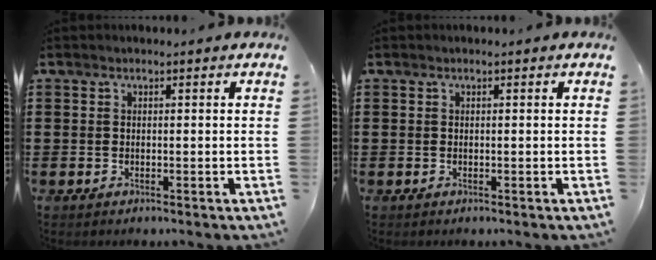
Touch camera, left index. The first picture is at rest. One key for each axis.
{"total": 0.0}